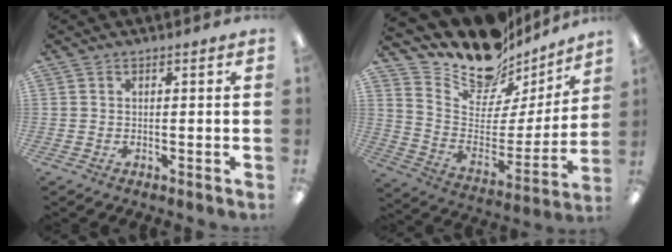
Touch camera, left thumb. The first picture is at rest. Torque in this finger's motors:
{"motor_torque": [0.25, -0.07, -0.37, -0.66, 0.00]}